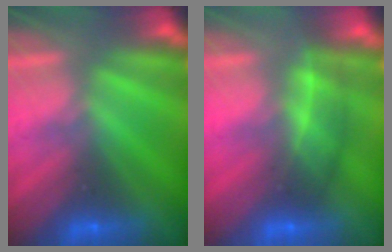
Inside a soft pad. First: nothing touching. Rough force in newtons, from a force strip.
{"total": 2.7}